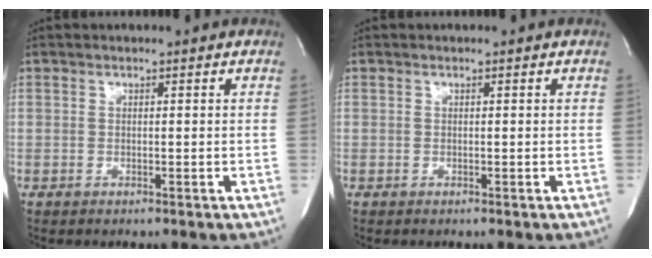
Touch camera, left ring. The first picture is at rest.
{"total": 0.0}